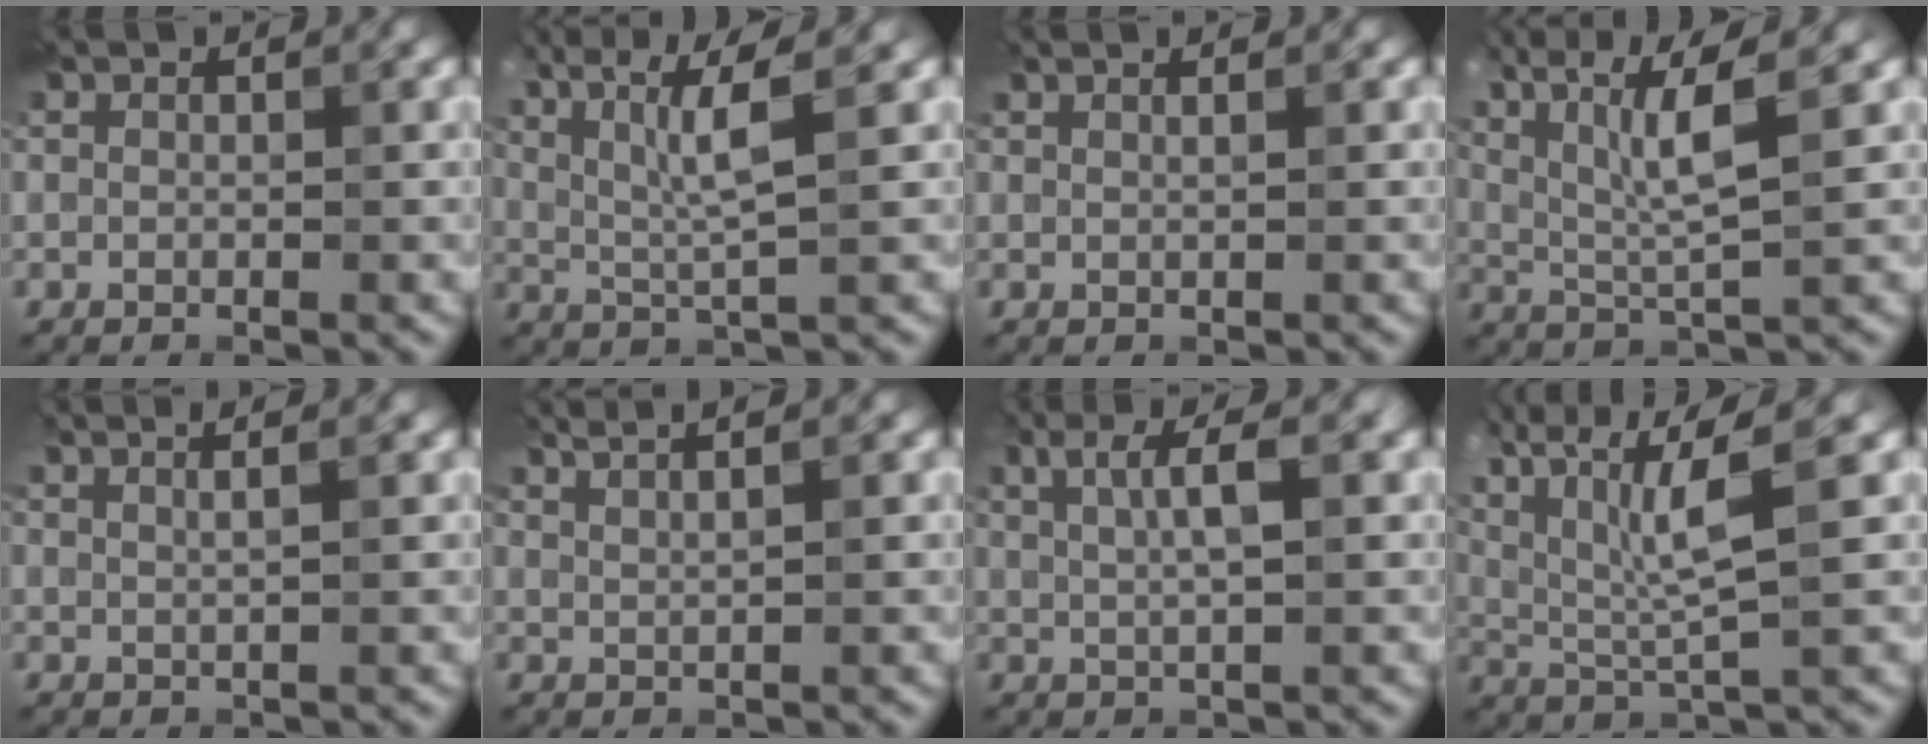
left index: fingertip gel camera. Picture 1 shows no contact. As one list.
[{"total": 6.6, "force": [2.7, 1.0, 6.0], "torque": [-0.112, 0.013, 0.056]}, {"total": 1.8, "force": [1.2, 0.8, 1.2], "torque": [-0.001, 0.002, -0.004]}, {"total": 7.9, "force": [3.2, 1.7, 7.0], "torque": [-0.135, 0.012, 0.064]}, {"total": 3.7, "force": [2.3, 1.5, 2.5], "torque": [-0.012, 0.027, 0.002]}, {"total": 3.9, "force": [2.8, 1.3, 2.4], "torque": [-0.013, 0.021, 0.015]}, {"total": 3.9, "force": [1.3, 1.0, 3.5], "torque": [-0.053, 0.005, 0.022]}, {"total": 8.6, "force": [3.8, 2.2, 7.4], "torque": [-0.152, 0.014, 0.073]}]